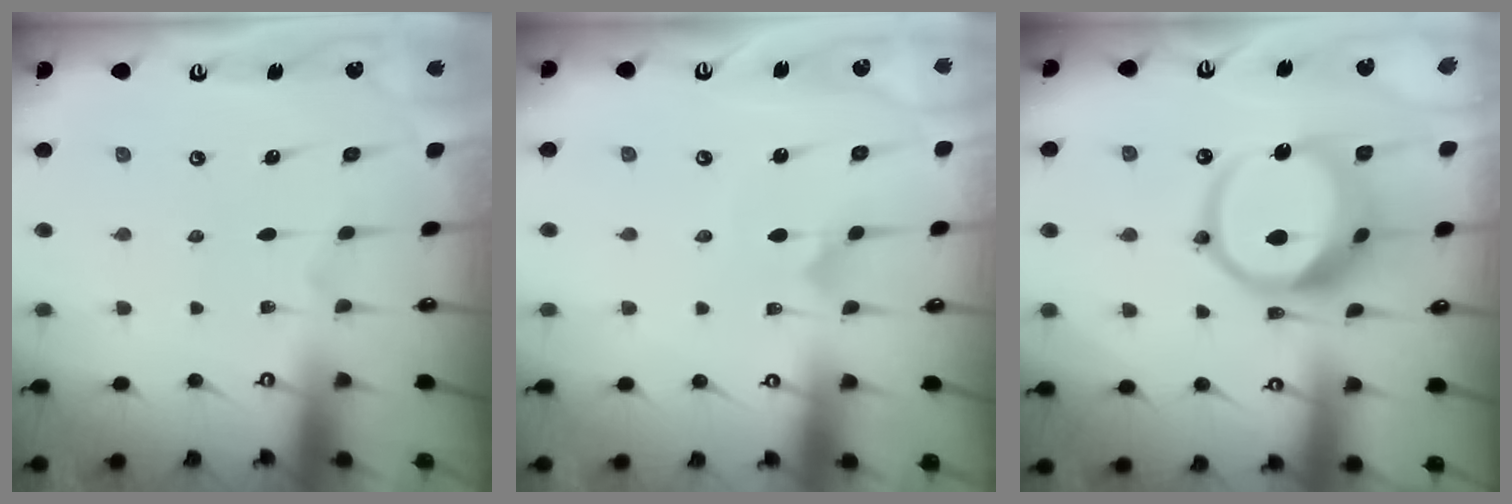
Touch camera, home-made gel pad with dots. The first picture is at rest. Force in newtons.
{"total": 1.2, "press": 1.2, "slide": 0.0}
{"total": 15.2, "press": 15.1, "slide": 1.8}